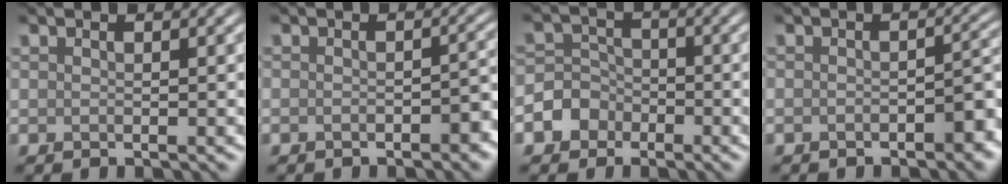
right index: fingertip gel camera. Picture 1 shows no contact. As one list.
[{"total": 2.3, "force": [-1.2, 1.1, 1.6], "torque": [-0.019, -0.001, -0.018]}, {"total": 4.6, "force": [-2.3, 3.9, 0.8], "torque": [0.010, 0.000, -0.067]}, {"total": 2.8, "force": [-1.5, 1.1, 2.0], "torque": [-0.024, 0.003, -0.023]}]